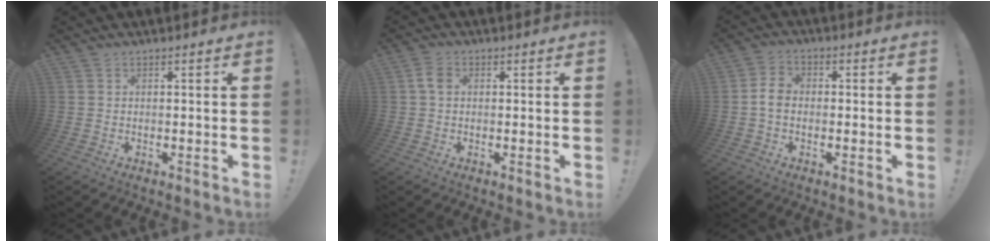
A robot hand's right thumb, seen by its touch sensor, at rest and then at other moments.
{"total": 3.5, "force": [0.5, 2.2, 2.7], "torque": [-0.050, 0.009, 0.010]}
{"total": 5.1, "force": [-0.7, 3.5, 3.6], "torque": [-0.062, 0.013, -0.012]}